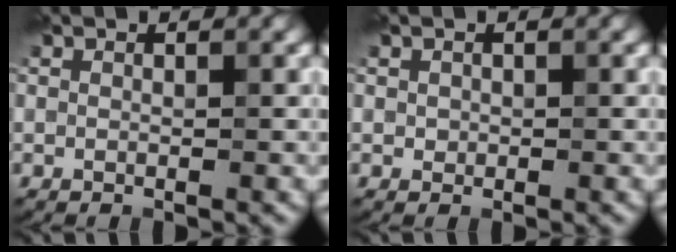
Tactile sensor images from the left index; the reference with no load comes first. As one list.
[{"total": 0.6, "force": [0.2, 0.6, 0.1], "torque": [0.002, 0.001, 0.000]}]